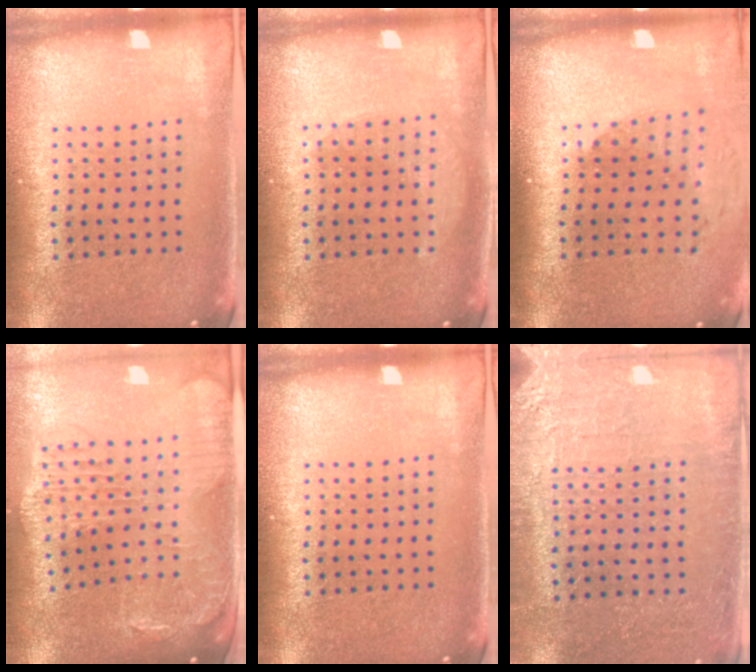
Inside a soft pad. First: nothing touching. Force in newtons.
{"total": 1.7, "press": 1.7, "slide": 0.4}
{"total": 1.6, "press": 1.3, "slide": 0.9}
{"total": 1.9, "press": 1.8, "slide": 0.7}
{"total": 0.0}
{"total": 2.8, "press": 2.8, "slide": 0.4}